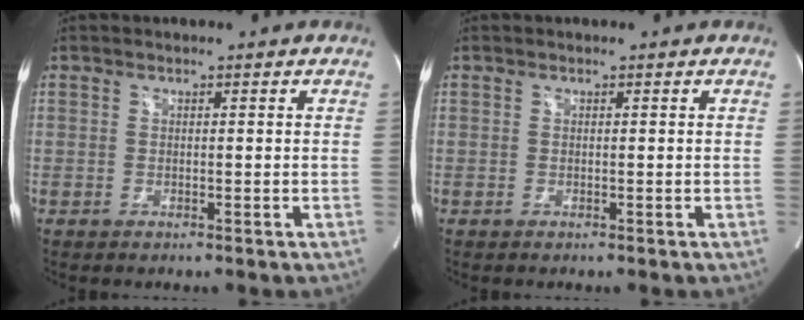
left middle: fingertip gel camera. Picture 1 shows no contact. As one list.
[{"total": 0.0}]